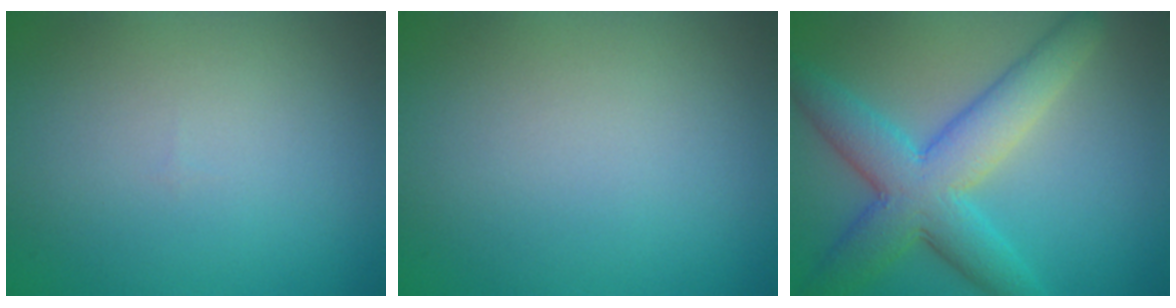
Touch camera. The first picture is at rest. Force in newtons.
{"total": 0.0}
{"total": 7.5, "press": 7.5, "slide": 0.2}